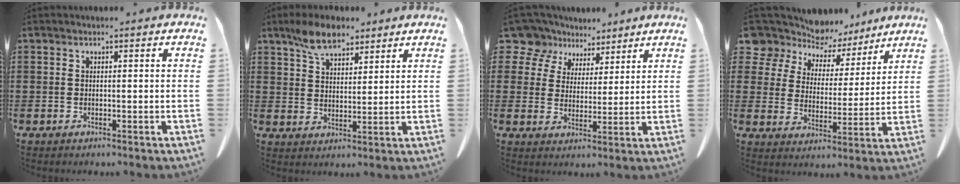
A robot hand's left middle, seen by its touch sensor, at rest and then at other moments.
{"total": 7.0, "force": [5.3, 3.0, 3.3], "torque": [-0.074, -0.002, 0.099]}
{"total": 8.4, "force": [6.8, 4.6, 1.6], "torque": [-0.078, -0.021, 0.130]}
{"total": 7.8, "force": [6.9, 3.4, 0.8], "torque": [-0.052, -0.037, 0.130]}